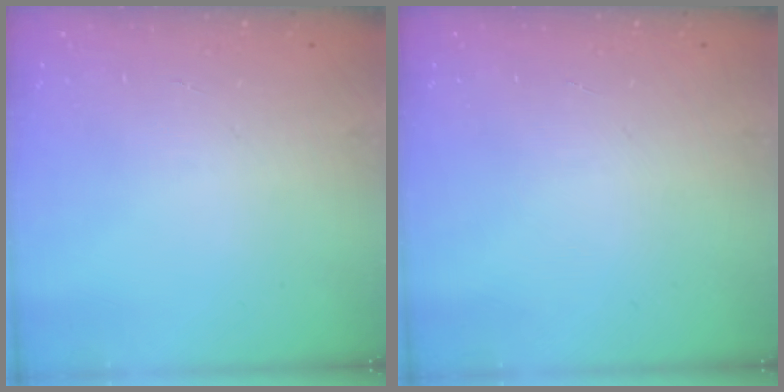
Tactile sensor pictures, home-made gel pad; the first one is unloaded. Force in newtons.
{"total": 0.0}